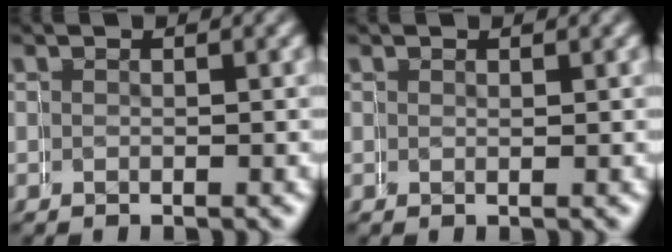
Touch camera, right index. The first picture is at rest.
{"total": 0.5, "force": [0.4, -0.2, 0.3], "torque": [-0.006, 0.000, 0.008]}